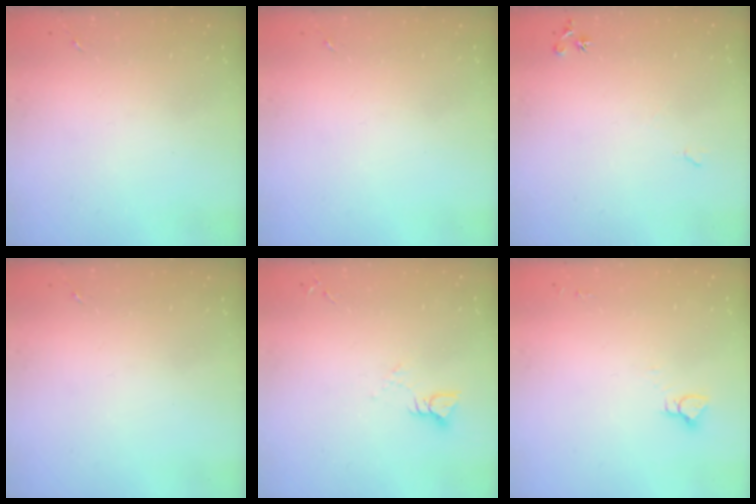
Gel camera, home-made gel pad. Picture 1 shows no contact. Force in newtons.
{"total": 0.0}
{"total": 6.7, "press": 6.6, "slide": 1.0}
{"total": 0.0}
{"total": 3.5, "press": 3.5, "slide": 0.2}
{"total": 3.3, "press": 3.3, "slide": 0.2}